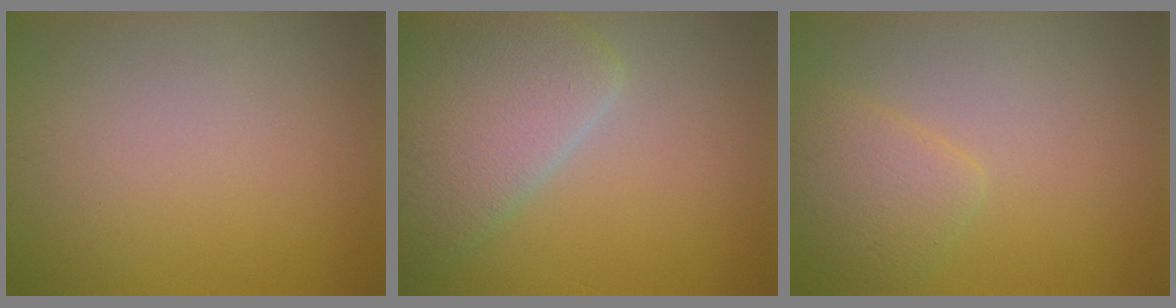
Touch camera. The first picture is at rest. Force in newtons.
{"total": 7.3, "press": 7.3, "slide": 0.6}
{"total": 2.6, "press": 2.6, "slide": 0.2}